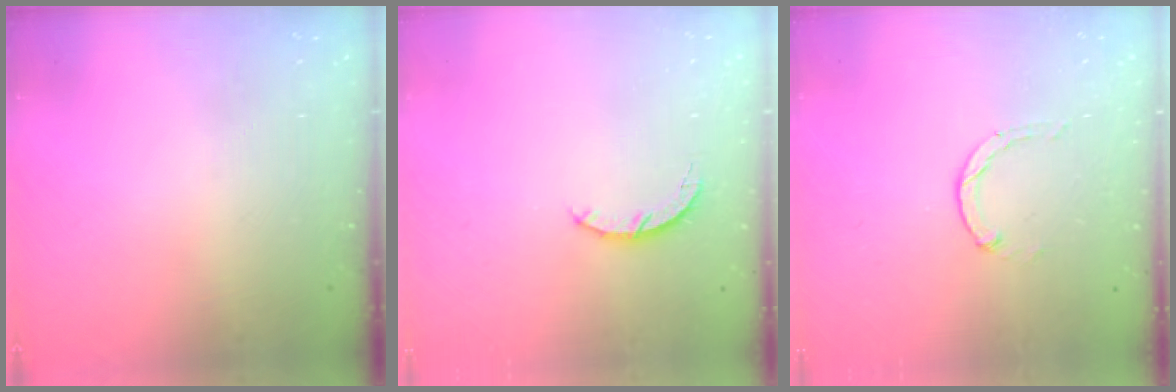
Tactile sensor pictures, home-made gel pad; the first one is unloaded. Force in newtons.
{"total": 3.2, "press": 3.2, "slide": 0.4}
{"total": 0.8, "press": 0.7, "slide": 0.2}